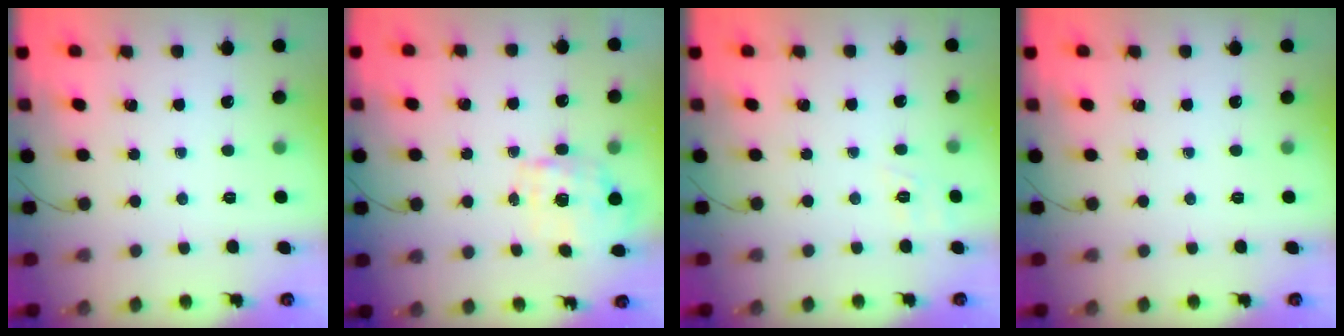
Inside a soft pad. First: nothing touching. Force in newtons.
{"total": 1.2, "press": 1.1, "slide": 0.5}
{"total": 8.0, "press": 7.8, "slide": 1.9}
{"total": 0.0}